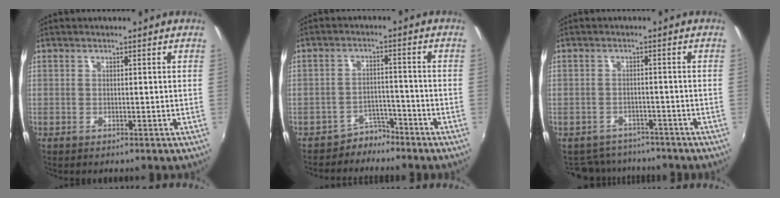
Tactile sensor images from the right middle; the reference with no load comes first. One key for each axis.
{"total": 4.1, "fx": -3.6, "fy": 1.9, "fz": 0.1, "tx": -0.004, "ty": 0.010, "tz": -0.061}
{"total": 7.7, "fx": -6.9, "fy": 3.3, "fz": 1.3, "tx": -0.042, "ty": -0.001, "tz": -0.100}